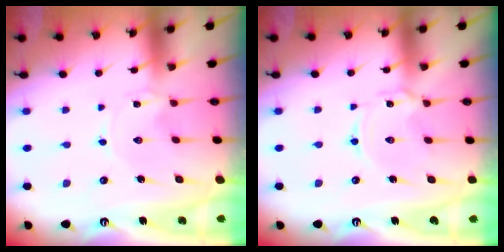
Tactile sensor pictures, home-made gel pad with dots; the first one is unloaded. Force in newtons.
{"total": 2.1, "press": 2.1, "slide": 0.3}